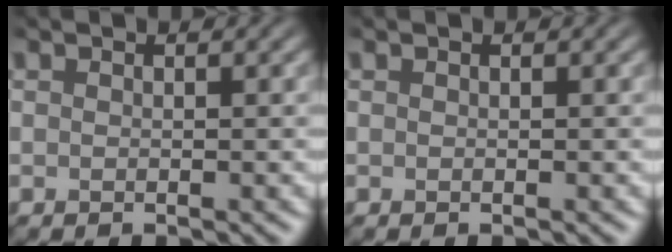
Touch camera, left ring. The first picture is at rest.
{"total": 0.0}